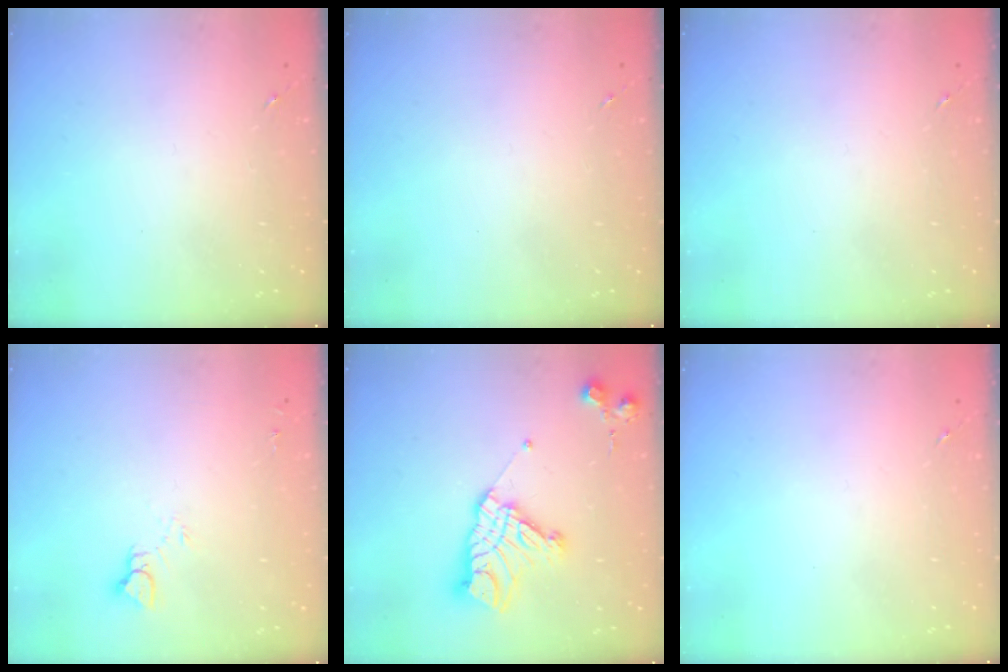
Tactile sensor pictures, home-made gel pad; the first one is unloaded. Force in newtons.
{"total": 0.0}
{"total": 0.0}
{"total": 5.3, "press": 5.3, "slide": 0.5}
{"total": 15.8, "press": 15.8, "slide": 1.3}
{"total": 0.0}